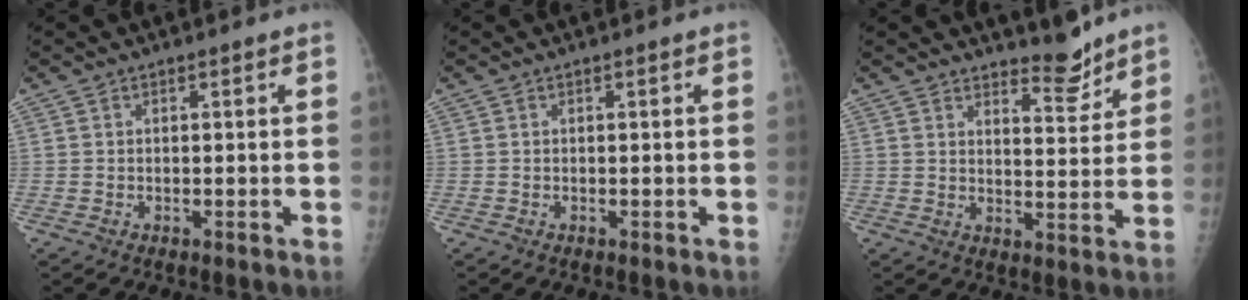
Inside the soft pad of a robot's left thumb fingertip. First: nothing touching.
{"total": 0.0}
{"total": 5.7, "force": [5.1, 1.6, 2.0], "torque": [-0.010, -0.048, 0.082]}